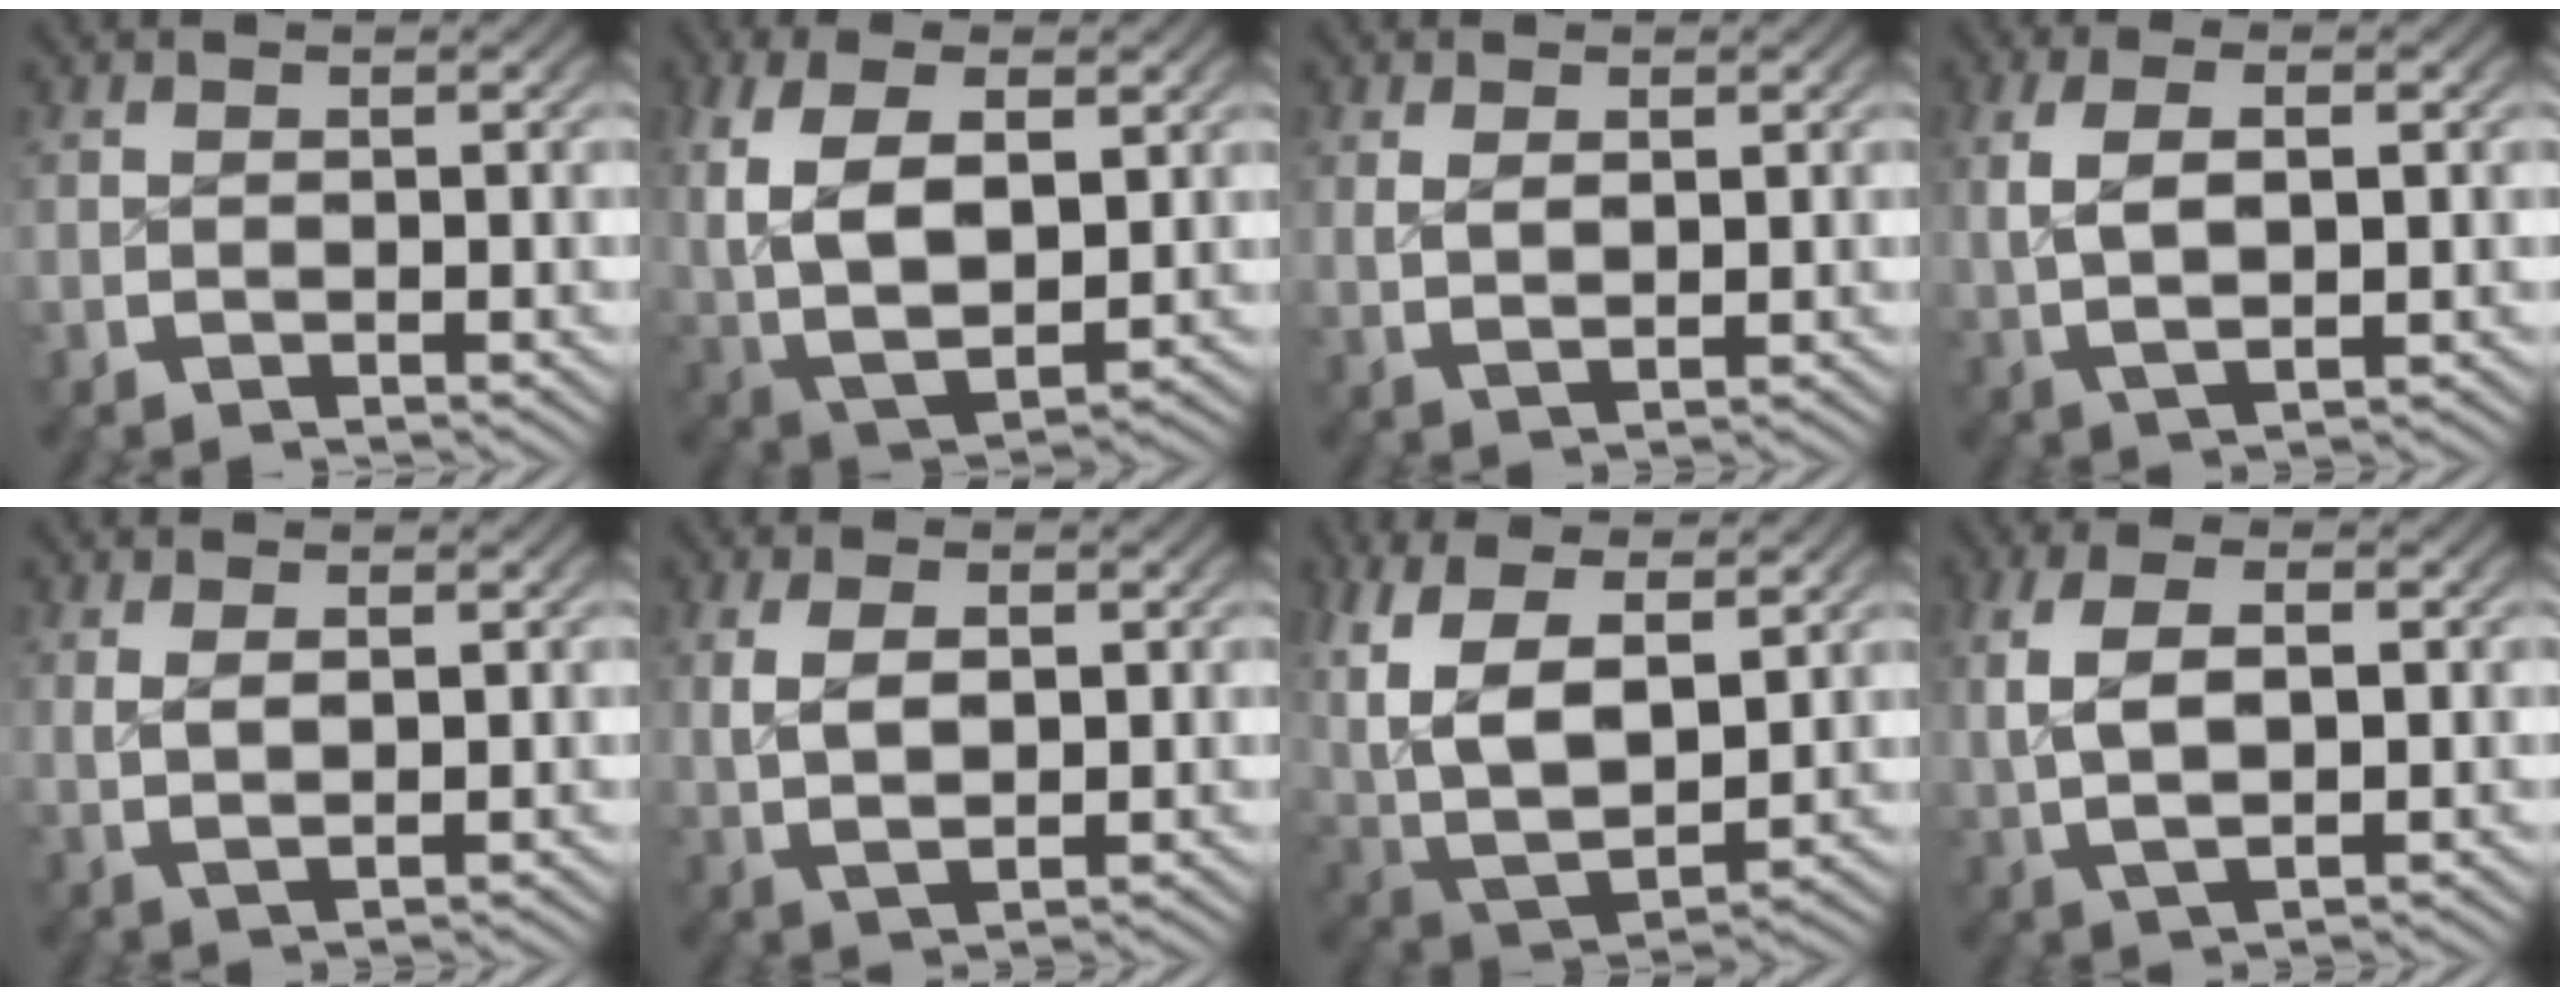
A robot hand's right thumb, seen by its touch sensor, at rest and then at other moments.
{"total": 10.1, "force": [-0.1, 6.7, 7.6], "torque": [-0.185, -0.035, 0.023]}
{"total": 1.8, "force": [1.0, 0.6, 1.4], "torque": [-0.028, -0.004, 0.030]}
{"total": 6.0, "force": [0.9, 3.2, 4.9], "torque": [-0.104, -0.002, 0.028]}
{"total": 2.2, "force": [1.0, 0.7, 1.9], "torque": [-0.037, -0.005, 0.029]}
{"total": 4.8, "force": [0.7, 2.9, 3.7], "torque": [-0.076, -0.009, 0.027]}
{"total": 11.4, "force": [0.9, 7.8, 8.3], "torque": [-0.209, -0.048, 0.040]}
{"total": 6.8, "force": [1.0, 3.9, 5.5], "torque": [-0.116, -0.003, 0.029]}